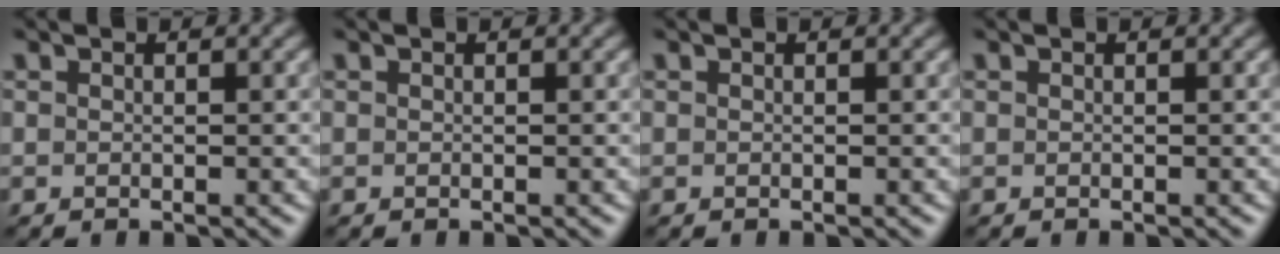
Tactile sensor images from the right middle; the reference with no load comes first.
{"total": 0.0}
{"total": 0.0}
{"total": 0.0}